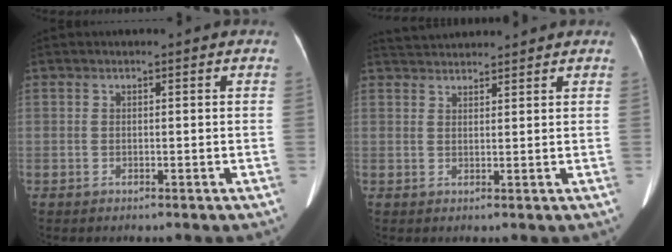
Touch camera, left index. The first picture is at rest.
{"total": 5.0, "force": [4.9, 0.4, 0.9], "torque": [-0.019, 0.037, 0.083]}